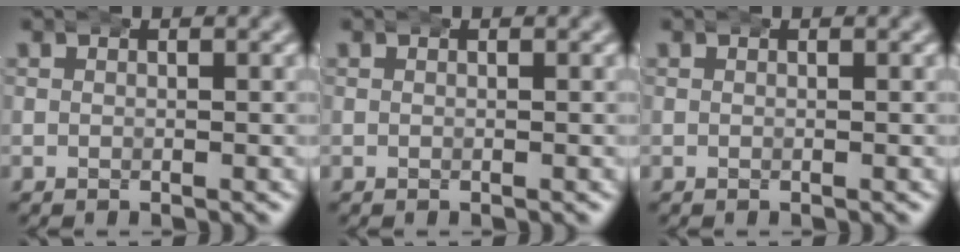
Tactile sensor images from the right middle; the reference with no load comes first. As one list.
[{"total": 0.0}, {"total": 0.0}]